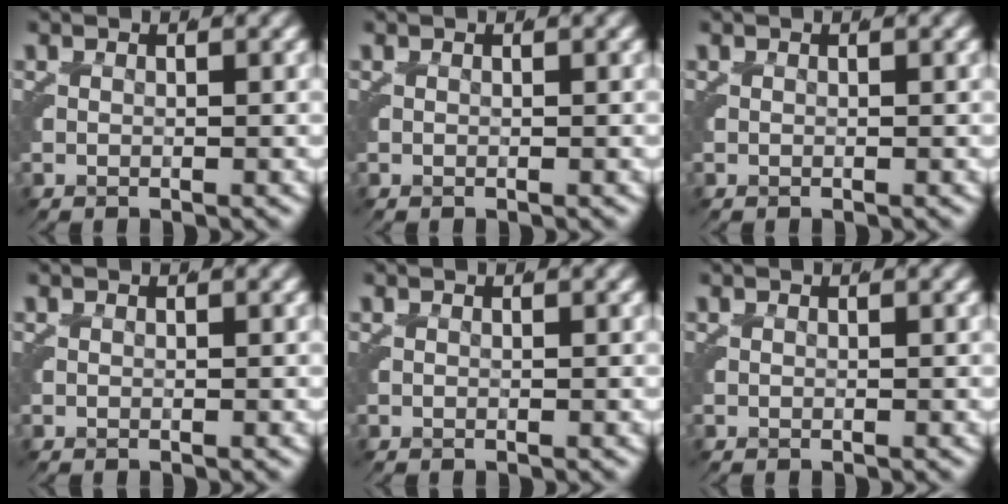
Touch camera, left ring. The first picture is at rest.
{"total": 0.0}
{"total": 0.0}
{"total": 0.0}
{"total": 0.0}
{"total": 0.0}